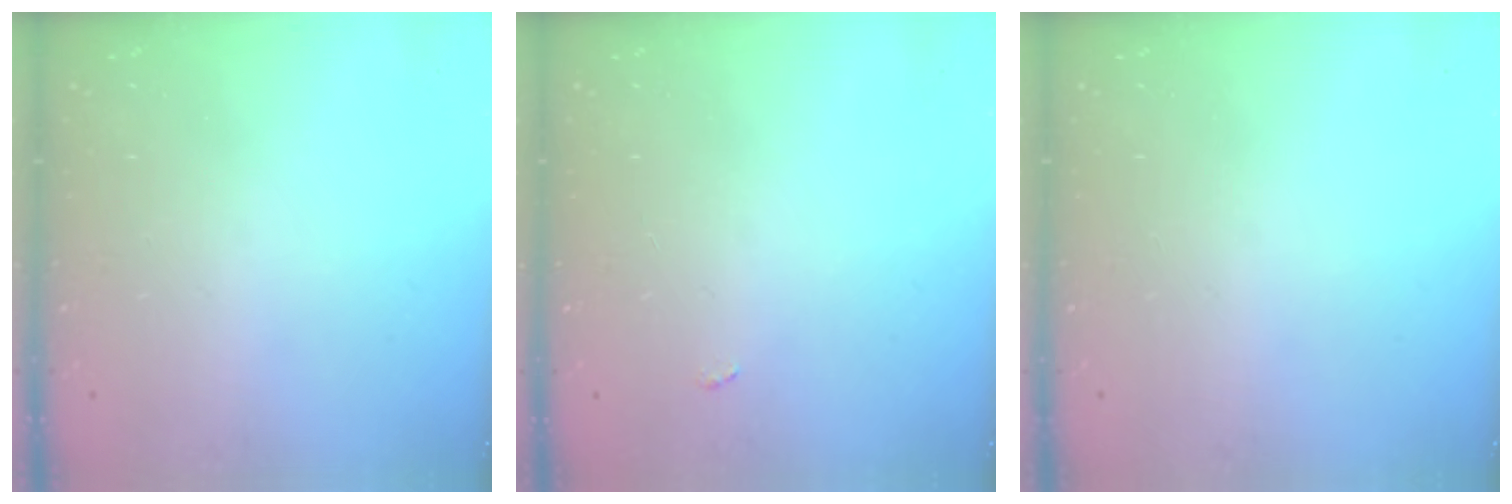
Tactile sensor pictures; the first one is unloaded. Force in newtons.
{"total": 2.0, "press": 2.0, "slide": 0.3}
{"total": 0.0}